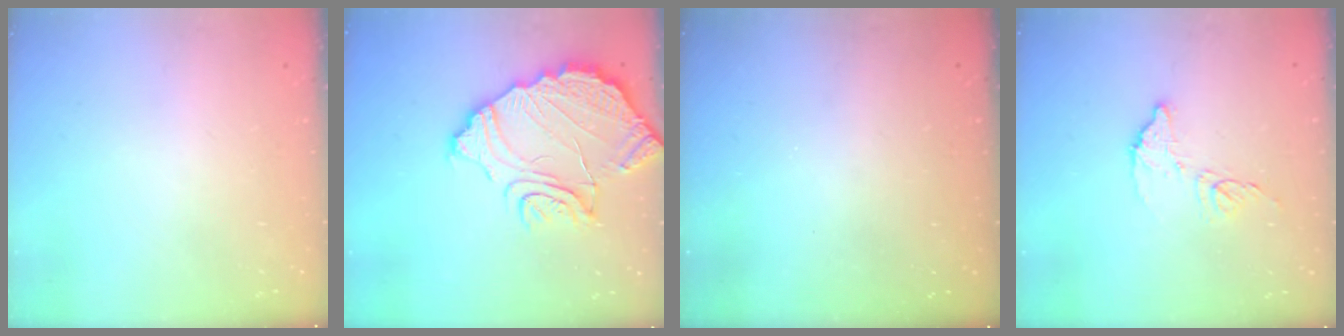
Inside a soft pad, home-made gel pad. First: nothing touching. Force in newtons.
{"total": 15.5, "press": 15.4, "slide": 1.4}
{"total": 2.9, "press": 2.7, "slide": 0.8}
{"total": 7.6, "press": 7.6, "slide": 0.2}